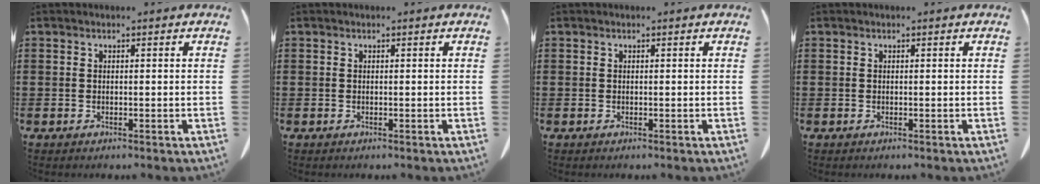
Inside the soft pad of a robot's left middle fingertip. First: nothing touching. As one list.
[{"total": 0.0}, {"total": 0.0}, {"total": 0.0}]